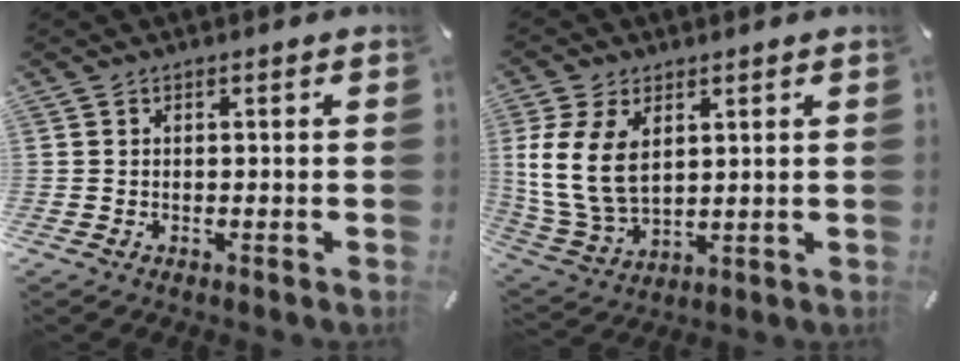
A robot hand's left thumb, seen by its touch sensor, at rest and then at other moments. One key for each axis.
{"total": 12.5, "fx": 3.2, "fy": 8.7, "fz": 8.4, "tx": -0.204, "ty": -0.007, "tz": 0.059}